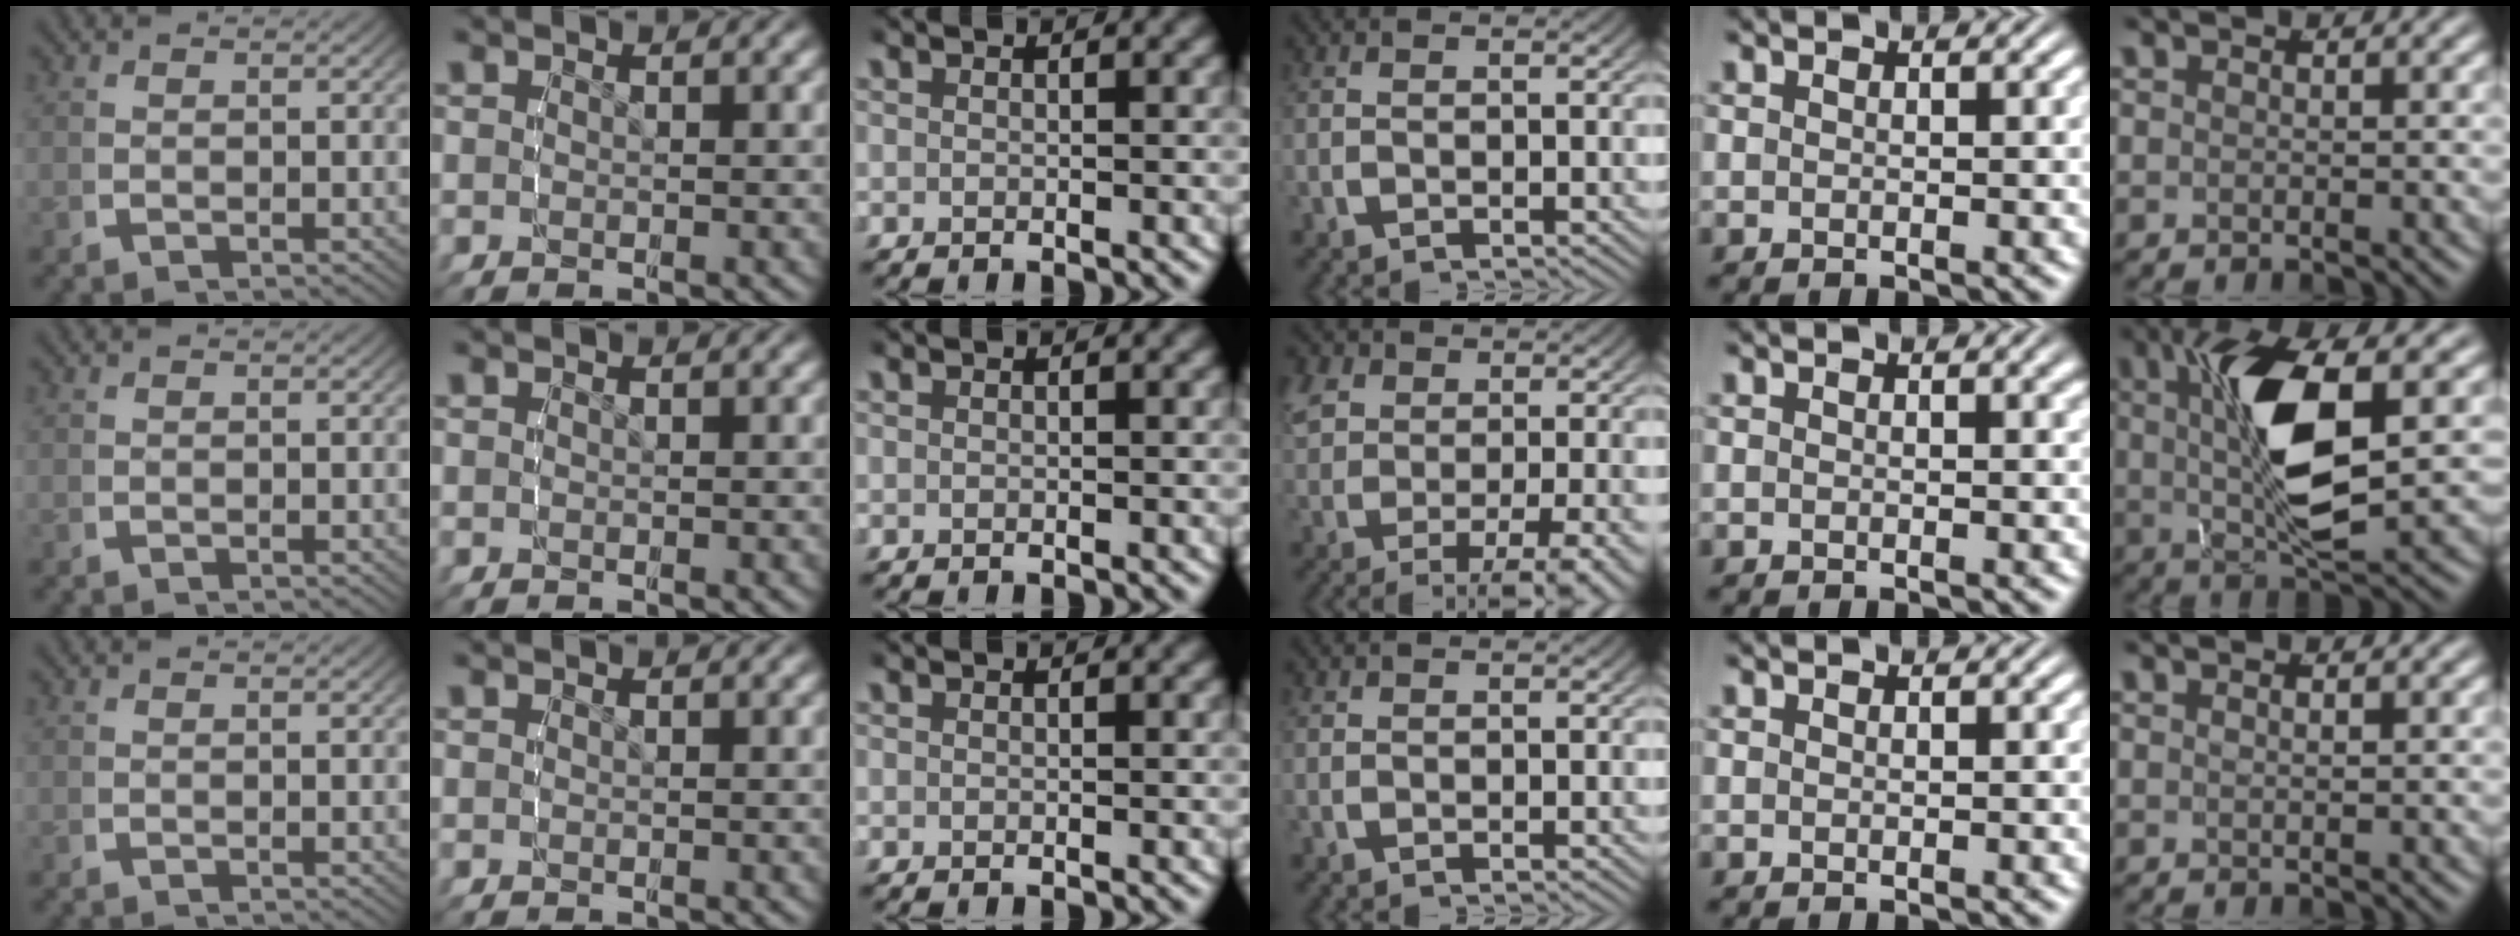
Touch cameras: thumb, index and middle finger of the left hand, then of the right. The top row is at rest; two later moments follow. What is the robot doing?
{"motion": "lift_and_place", "object": "glasses"}